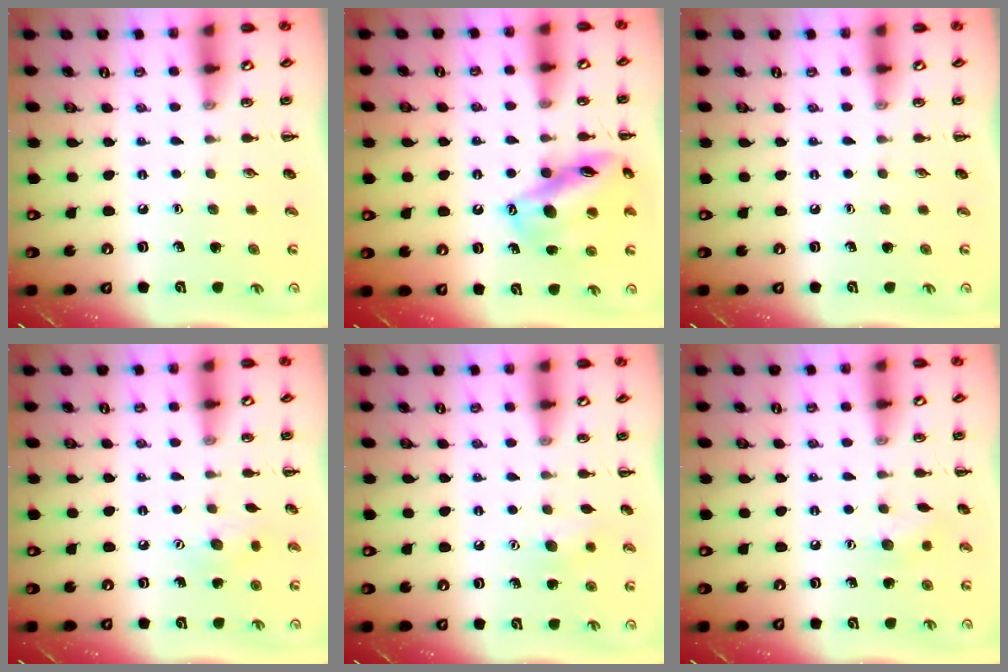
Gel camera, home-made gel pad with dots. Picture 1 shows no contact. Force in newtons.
{"total": 15.0, "press": 14.6, "slide": 3.4}
{"total": 0.0}
{"total": 6.2, "press": 6.0, "slide": 1.7}
{"total": 8.1, "press": 7.9, "slide": 1.8}
{"total": 5.8, "press": 5.6, "slide": 1.3}